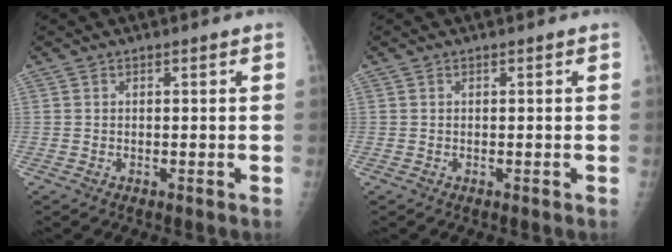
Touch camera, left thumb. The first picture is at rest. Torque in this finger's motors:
{"motor_torque": [0.00, 0.00, -0.02, -0.02, 0.00]}